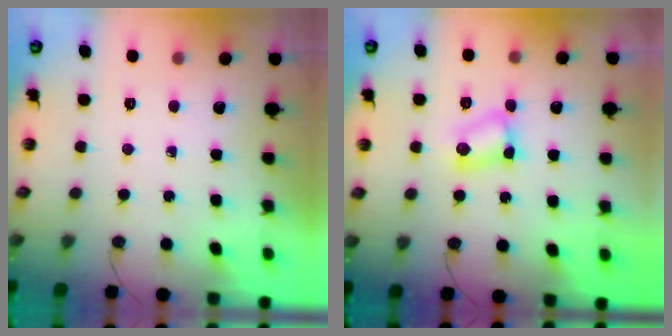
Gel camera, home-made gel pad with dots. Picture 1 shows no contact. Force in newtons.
{"total": 5.7, "press": 4.5, "slide": 3.6}